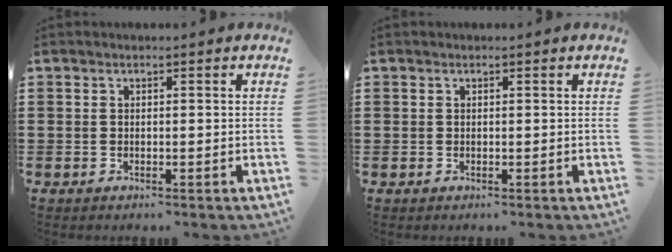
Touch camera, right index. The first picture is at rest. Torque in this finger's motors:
{"motor_torque": [-0.69, 0.59, -0.91, -0.21]}